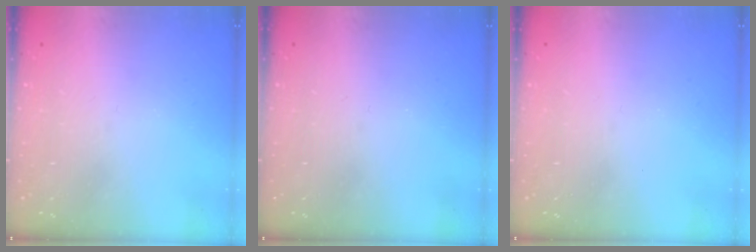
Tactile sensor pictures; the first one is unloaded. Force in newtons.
{"total": 0.0}
{"total": 0.0}